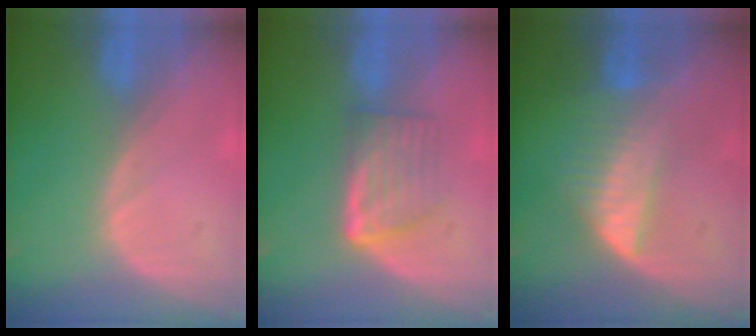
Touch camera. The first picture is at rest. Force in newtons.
{"total": 5.8, "press": 5.3, "slide": 2.4}
{"total": 6.5, "press": 5.8, "slide": 2.9}